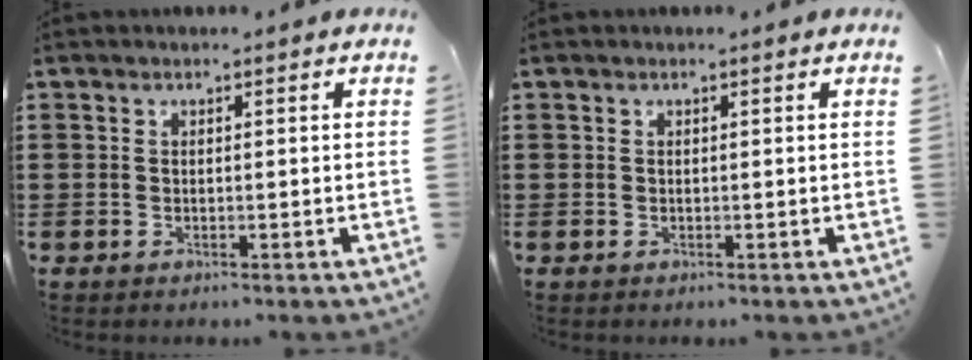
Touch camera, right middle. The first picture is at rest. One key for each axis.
{"total": 0.0}